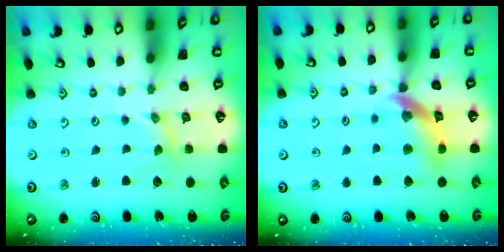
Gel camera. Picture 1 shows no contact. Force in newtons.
{"total": 13.4, "press": 13.3, "slide": 1.7}